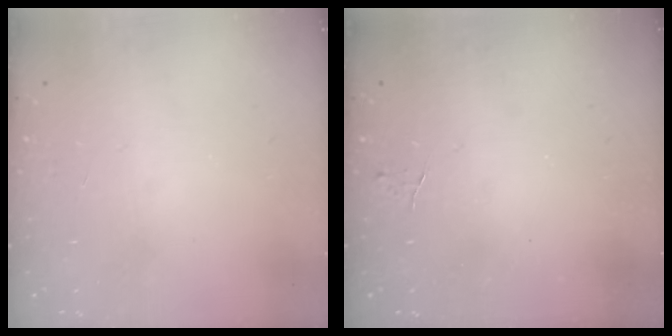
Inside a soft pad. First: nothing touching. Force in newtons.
{"total": 3.8, "press": 3.8, "slide": 0.4}